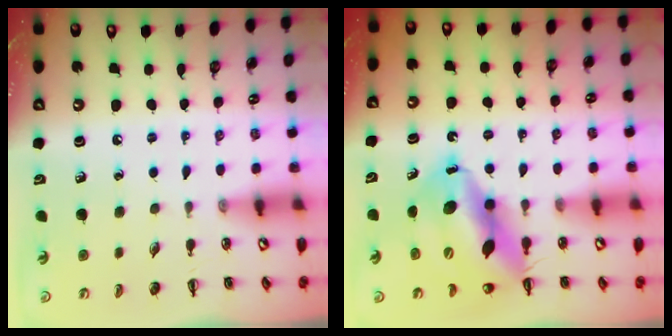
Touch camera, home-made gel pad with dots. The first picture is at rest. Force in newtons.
{"total": 15.7, "press": 15.1, "slide": 4.4}